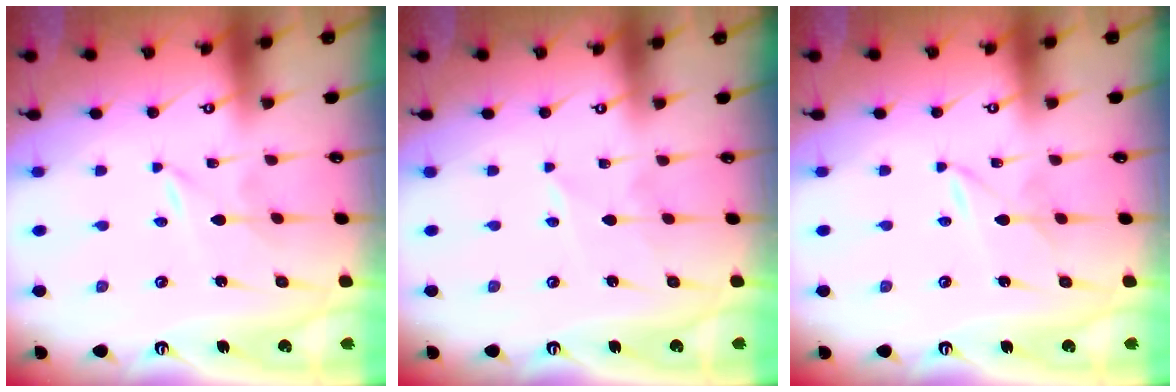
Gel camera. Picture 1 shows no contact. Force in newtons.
{"total": 2.6, "press": 2.6, "slide": 0.2}
{"total": 1.6, "press": 1.6, "slide": 0.2}